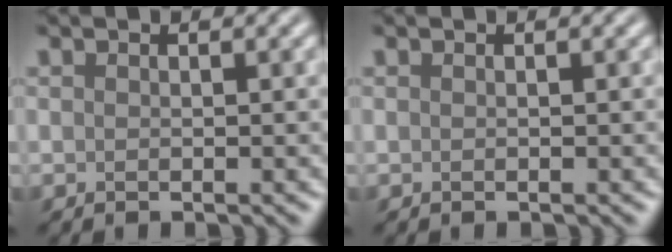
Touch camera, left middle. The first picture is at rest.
{"total": 0.0}